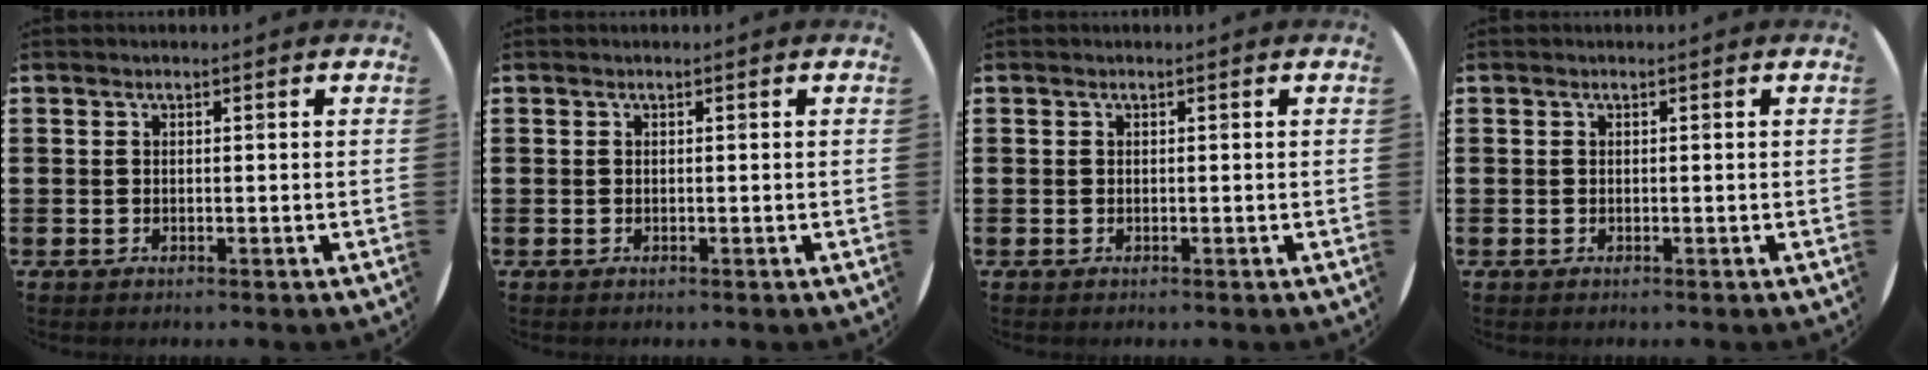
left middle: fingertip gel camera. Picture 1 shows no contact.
{"total": 0.0}
{"total": 0.0}
{"total": 0.0}